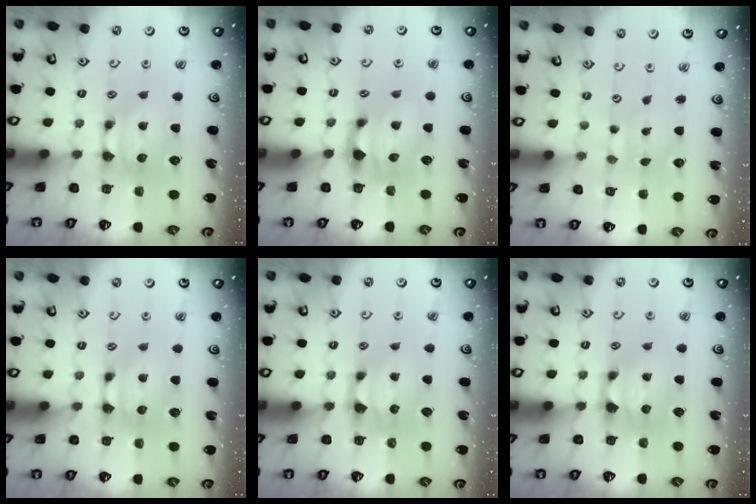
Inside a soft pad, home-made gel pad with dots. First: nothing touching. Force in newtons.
{"total": 1.4, "press": 0.7, "slide": 1.1}
{"total": 4.3, "press": 4.3, "slide": 0.2}
{"total": 0.0}
{"total": 0.6, "press": 0.1, "slide": 0.6}
{"total": 0.7, "press": 0.2, "slide": 0.7}